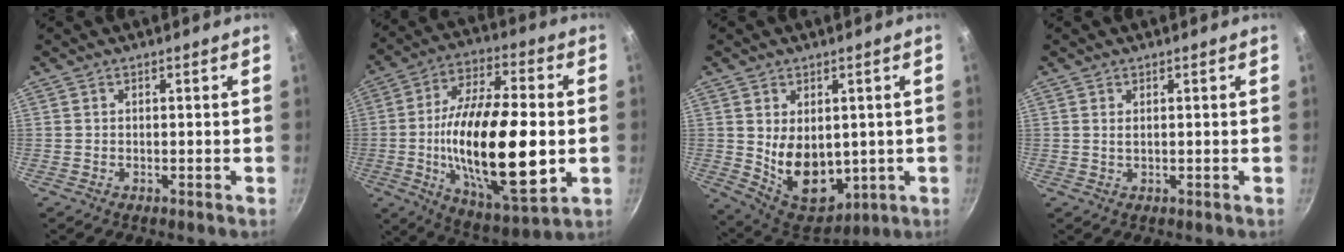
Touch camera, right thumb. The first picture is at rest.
{"total": 26.4, "force": [-2.6, 10.2, 24.2], "torque": [-0.418, 0.003, -0.045]}
{"total": 13.4, "force": [0.2, 9.2, 9.8], "torque": [-0.125, -0.032, 0.034]}
{"total": 1.1, "force": [0.4, 0.5, 0.9], "torque": [-0.015, 0.001, 0.007]}